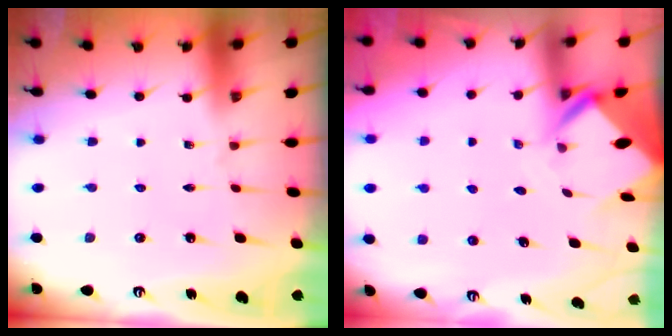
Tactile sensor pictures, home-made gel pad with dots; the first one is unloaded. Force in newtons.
{"total": 5.5, "press": 5.5, "slide": 0.4}